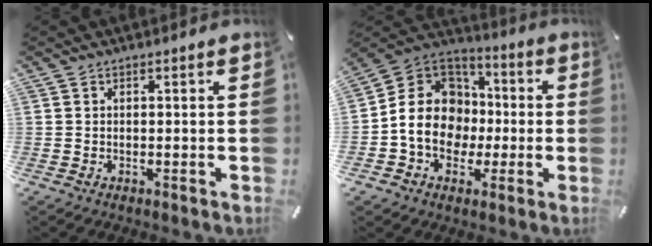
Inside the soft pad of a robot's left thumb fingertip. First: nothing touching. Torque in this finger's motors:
{"motor_torque": [-0.04, 1.25, 0.93, -0.43, 0.46]}